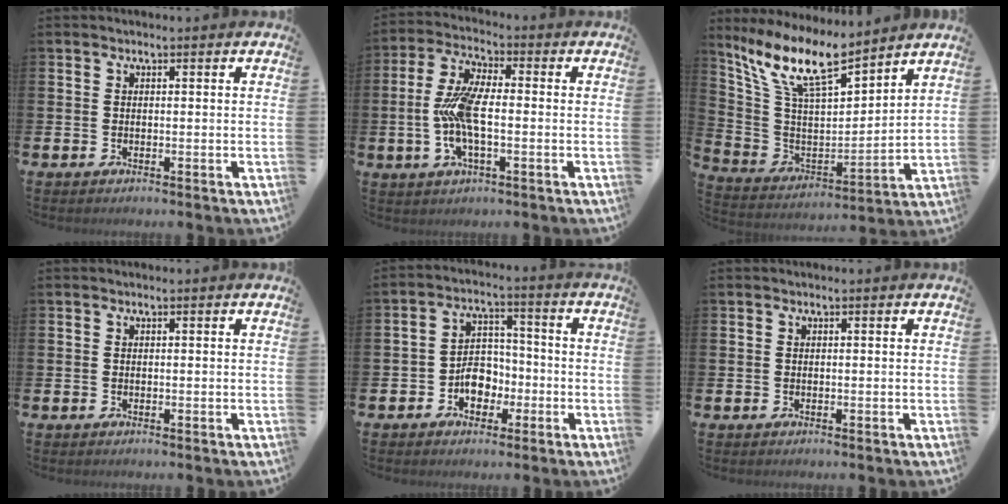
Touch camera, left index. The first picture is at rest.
{"total": 8.3, "force": [-0.6, 3.0, 7.7], "torque": [-0.162, -0.002, -0.014]}
{"total": 11.6, "force": [9.7, 2.5, 5.9], "torque": [-0.153, -0.053, 0.171]}
{"total": 0.0}
{"total": 5.2, "force": [-2.0, 3.9, 2.7], "torque": [-0.046, 0.009, -0.044]}
{"total": 0.0}